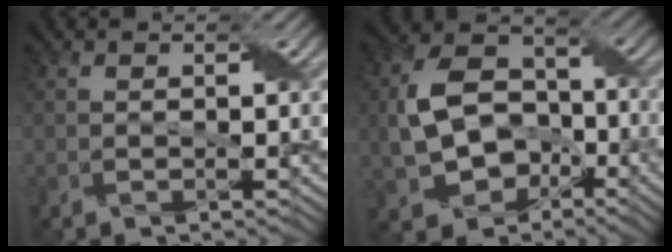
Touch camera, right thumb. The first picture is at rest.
{"total": 11.3, "force": [-2.5, 8.4, 7.1], "torque": [-0.153, -0.002, -0.053]}